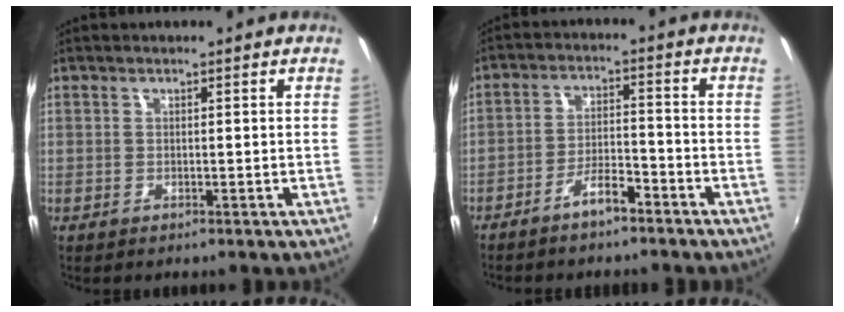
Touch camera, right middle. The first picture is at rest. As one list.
[{"total": 5.4, "force": [-4.2, 1.4, 3.0], "torque": [-0.069, 0.009, -0.071]}]